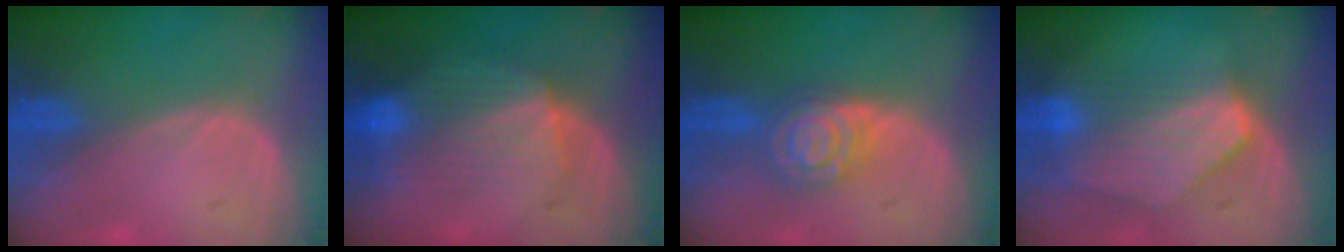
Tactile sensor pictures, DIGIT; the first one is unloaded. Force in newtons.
{"total": 8.9, "press": 8.0, "slide": 3.8}
{"total": 6.7, "press": 6.6, "slide": 0.4}
{"total": 8.2, "press": 7.6, "slide": 3.0}